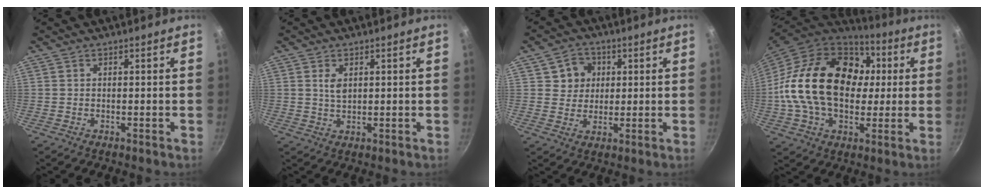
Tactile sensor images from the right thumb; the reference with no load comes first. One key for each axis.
{"total": 2.8, "fx": 1.0, "fy": 1.6, "fz": 2.1, "tx": -0.036, "ty": -0.007, "tz": 0.020}
{"total": 5.9, "fx": 1.7, "fy": 5.3, "fz": 1.9, "tx": 0.005, "ty": 0.001, "tz": 0.025}
{"total": 27.4, "fx": 2.8, "fy": 18.7, "fz": 19.8, "tx": -0.333, "ty": 0.033, "tz": 0.044}